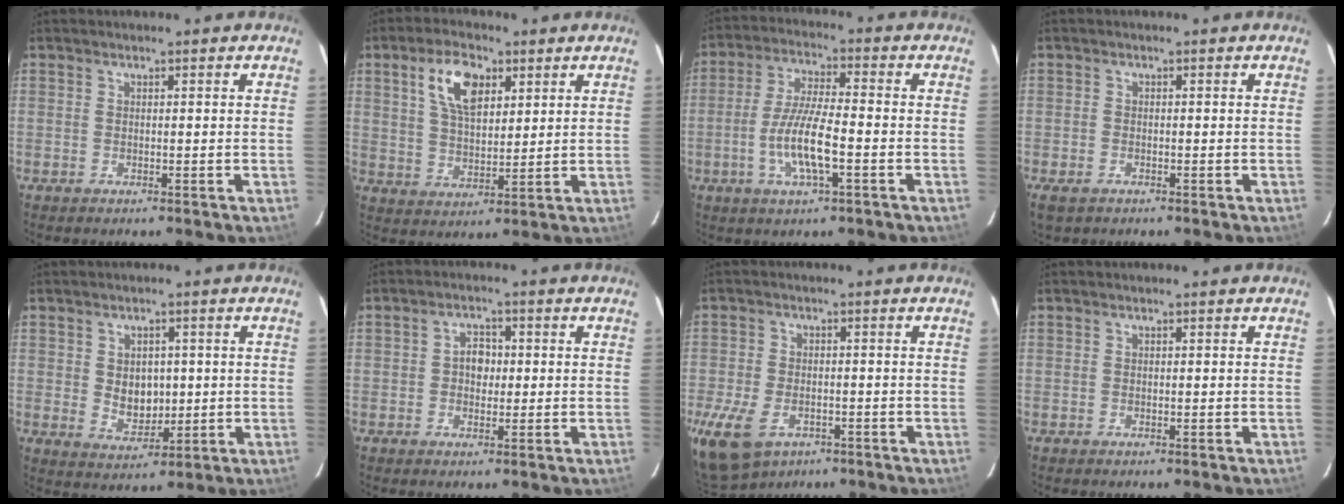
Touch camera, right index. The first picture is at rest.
{"total": 9.4, "force": [4.2, 4.7, 7.0], "torque": [-0.130, 0.017, 0.080]}
{"total": 9.7, "force": [-3.1, 1.9, 8.9], "torque": [-0.181, -0.004, -0.059]}
{"total": 3.0, "force": [-1.9, 1.7, 1.6], "torque": [-0.038, -0.009, -0.035]}
{"total": 6.1, "force": [0.4, 4.8, 3.7], "torque": [-0.063, -0.002, 0.019]}
{"total": 3.3, "force": [0.0, 2.7, 1.9], "torque": [-0.030, 0.011, 0.000]}
{"total": 11.2, "force": [-6.0, 6.9, 6.4], "torque": [-0.163, -0.031, -0.102]}
{"total": 0.0}